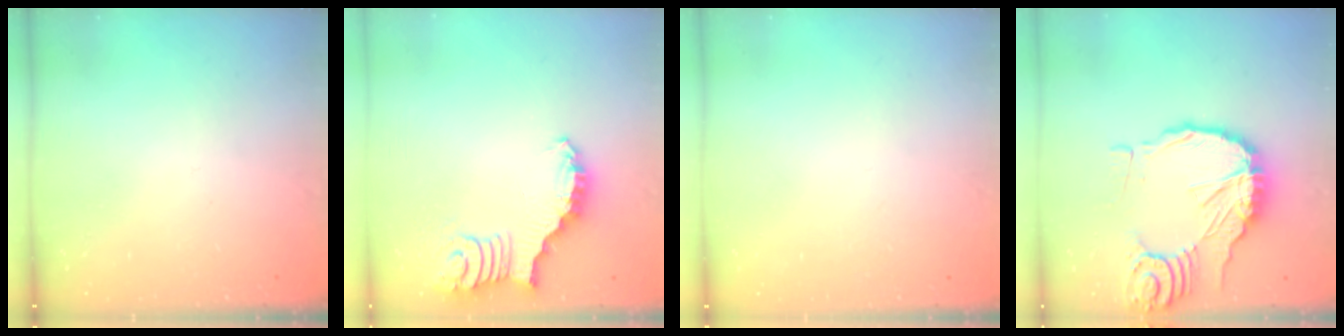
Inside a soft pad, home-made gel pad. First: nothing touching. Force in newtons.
{"total": 2.7, "press": 2.7, "slide": 0.5}
{"total": 1.5, "press": 1.5, "slide": 0.1}
{"total": 16.3, "press": 16.2, "slide": 1.8}